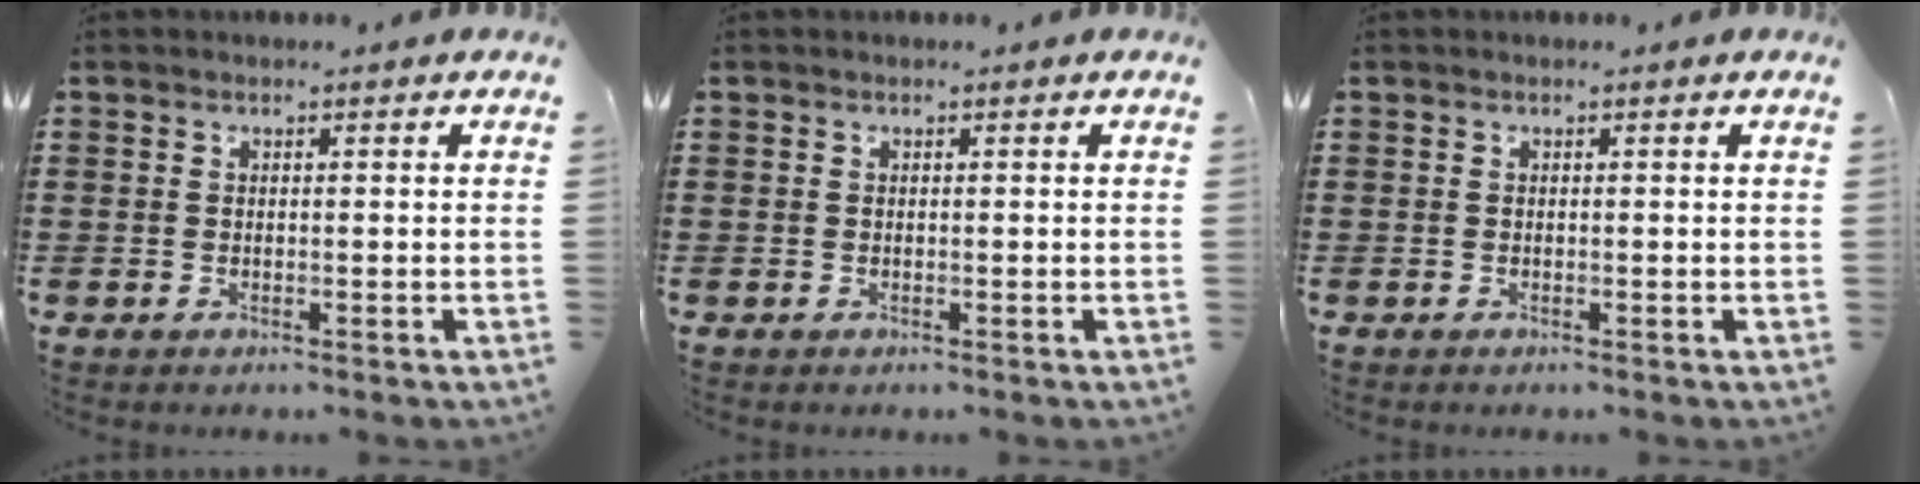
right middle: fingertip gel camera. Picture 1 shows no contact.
{"total": 0.0}
{"total": 0.0}